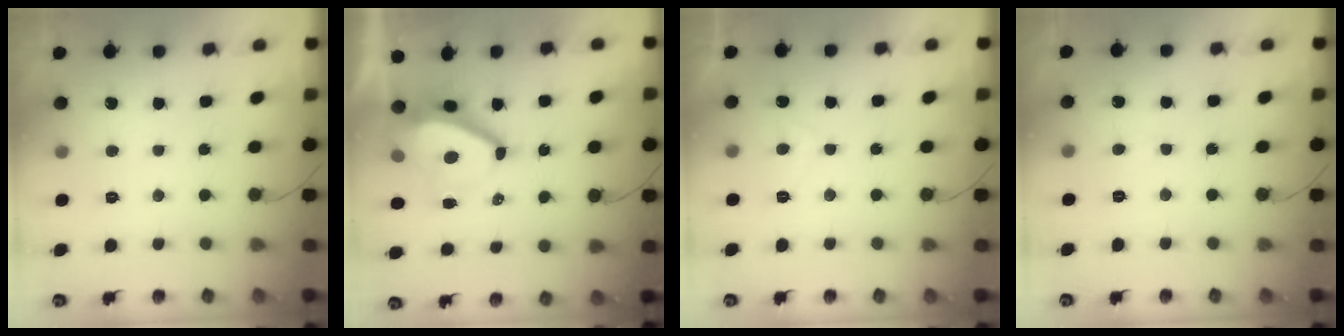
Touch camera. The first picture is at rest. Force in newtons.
{"total": 7.9, "press": 7.9, "slide": 0.7}
{"total": 1.9, "press": 1.7, "slide": 0.8}
{"total": 3.0, "press": 3.0, "slide": 0.3}